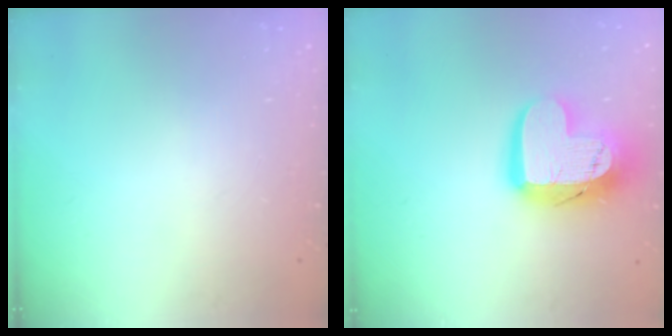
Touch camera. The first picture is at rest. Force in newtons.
{"total": 17.0, "press": 17.0, "slide": 1.3}